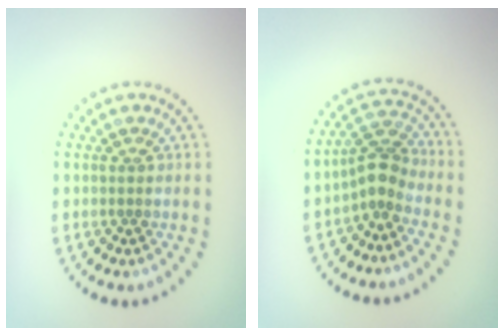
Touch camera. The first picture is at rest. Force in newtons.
{"total": 2.8, "press": 2.0, "slide": 1.9}